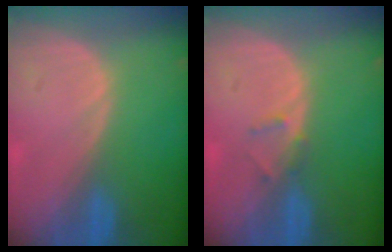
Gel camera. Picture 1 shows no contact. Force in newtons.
{"total": 1.3, "press": 1.1, "slide": 0.8}